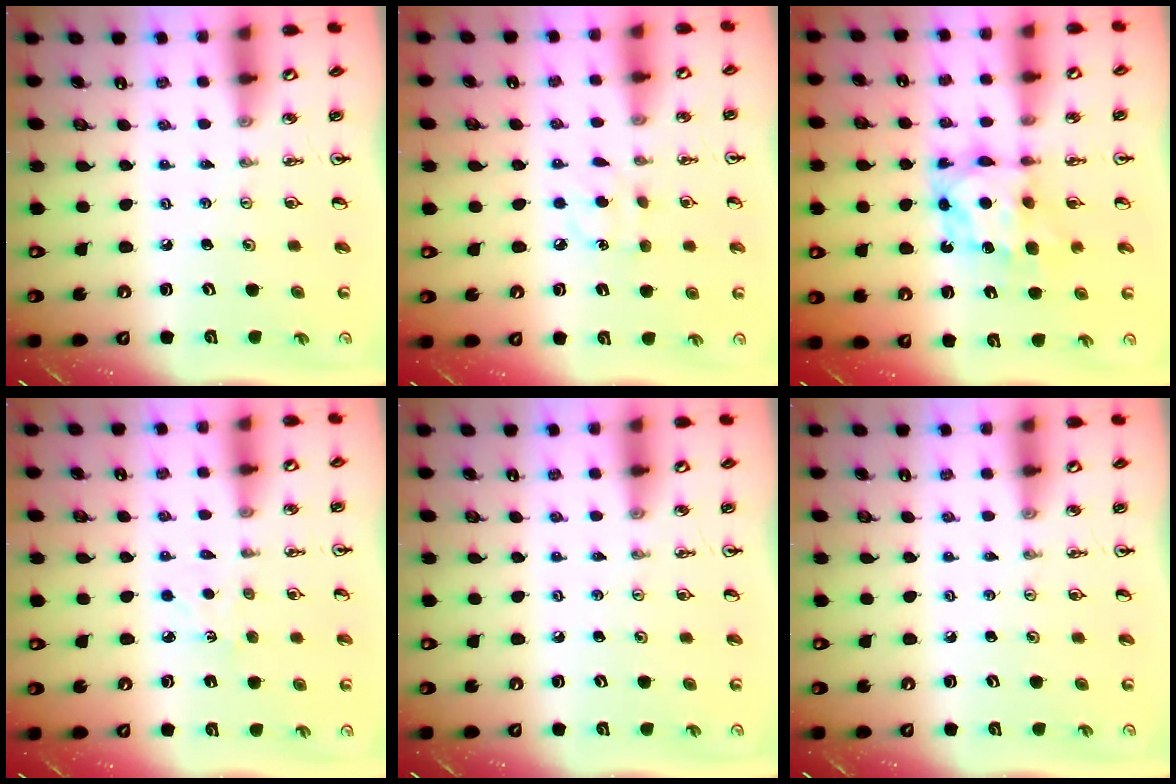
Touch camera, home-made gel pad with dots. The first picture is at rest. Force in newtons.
{"total": 7.1, "press": 7.0, "slide": 0.7}
{"total": 6.9, "press": 6.9, "slide": 0.5}
{"total": 3.2, "press": 3.2, "slide": 0.3}
{"total": 0.0}
{"total": 0.0}